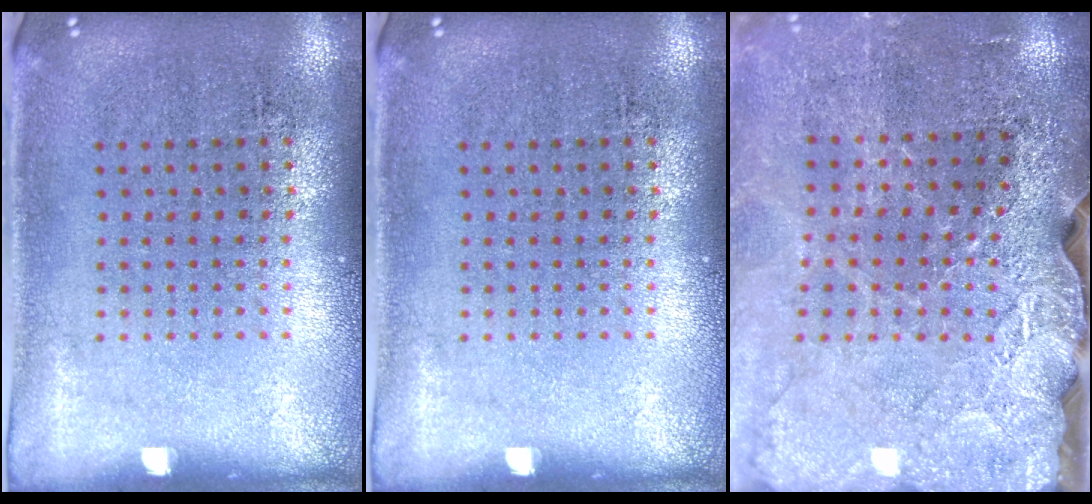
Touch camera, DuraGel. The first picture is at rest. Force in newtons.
{"total": 0.0}
{"total": 3.2, "press": 3.1, "slide": 0.8}